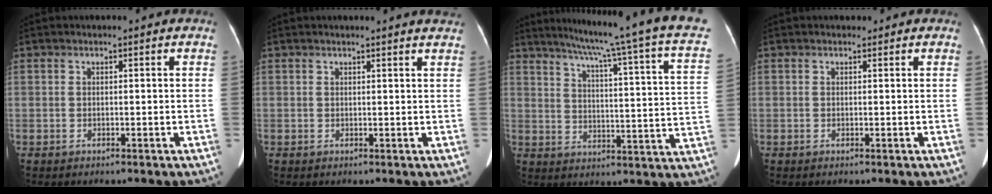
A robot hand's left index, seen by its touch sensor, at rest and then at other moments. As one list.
[{"total": 3.8, "force": [3.6, -0.4, 1.2], "torque": [-0.016, -0.001, 0.023]}, {"total": 24.1, "force": [19.3, -0.8, 14.5], "torque": [-0.216, -0.047, 0.231]}, {"total": 0.6, "force": [0.4, 0.5, 0.0], "torque": [-0.001, 0.001, 0.004]}]